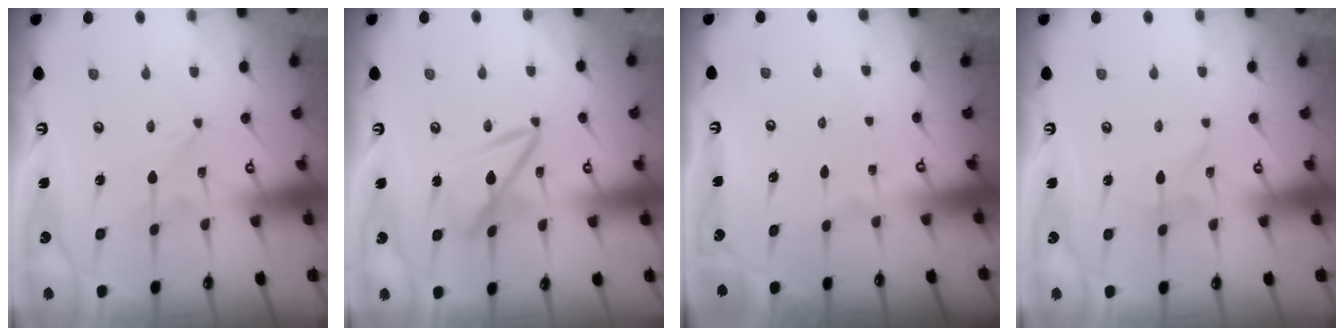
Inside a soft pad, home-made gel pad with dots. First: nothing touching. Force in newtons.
{"total": 9.2, "press": 9.2, "slide": 0.7}
{"total": 0.0}
{"total": 2.7, "press": 2.7, "slide": 0.3}